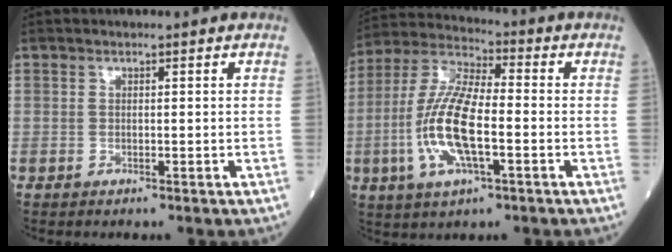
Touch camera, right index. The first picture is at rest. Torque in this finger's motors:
{"motor_torque": [0.90, 0.14, 0.70, 0.21]}